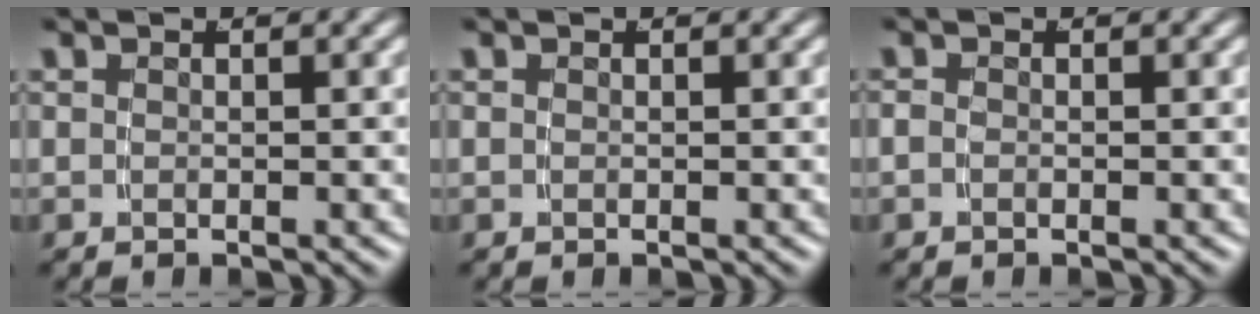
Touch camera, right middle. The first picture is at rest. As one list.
[{"total": 0.0}, {"total": 0.6, "force": [-0.1, 0.4, 0.3], "torque": [-0.007, -0.002, -0.004]}]